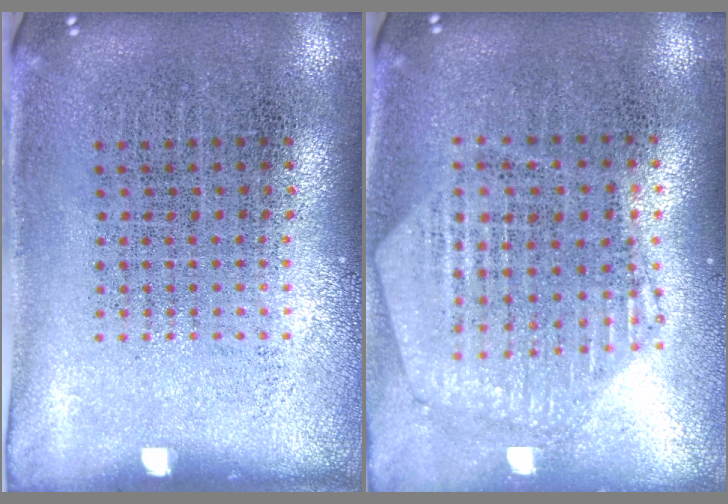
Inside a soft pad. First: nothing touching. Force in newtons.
{"total": 1.1, "press": 1.1, "slide": 0.3}